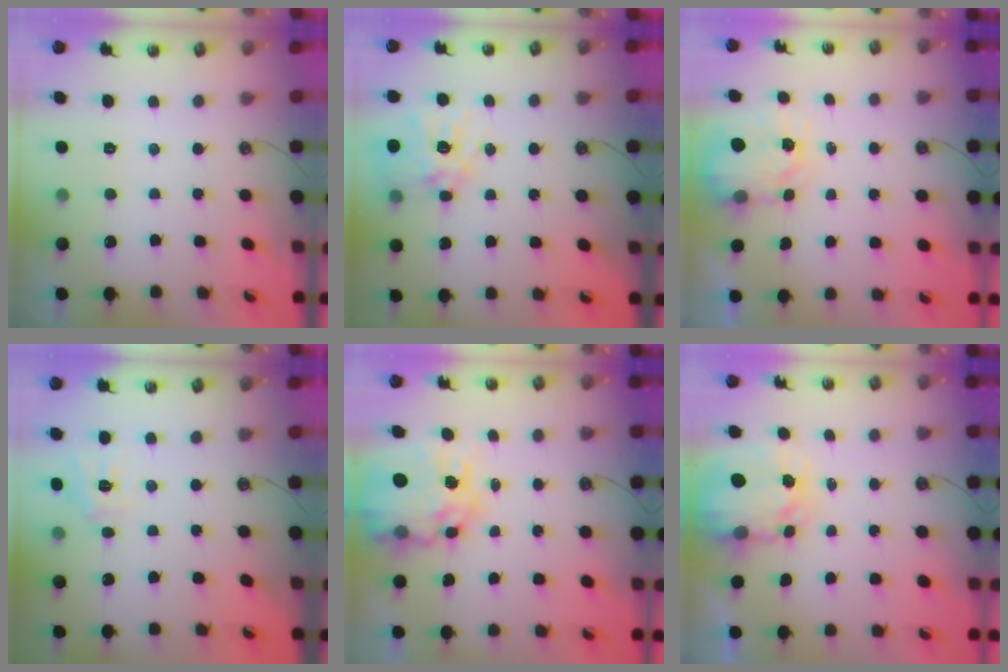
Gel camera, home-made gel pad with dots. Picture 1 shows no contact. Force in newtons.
{"total": 14.8, "press": 14.8, "slide": 1.4}
{"total": 3.7, "press": 3.7, "slide": 0.4}
{"total": 8.5, "press": 8.5, "slide": 0.8}
{"total": 13.8, "press": 13.7, "slide": 1.1}
{"total": 4.6, "press": 4.5, "slide": 0.4}